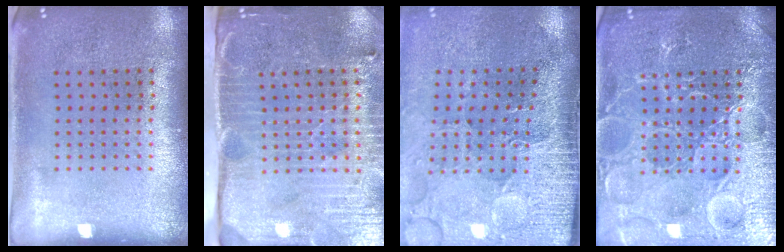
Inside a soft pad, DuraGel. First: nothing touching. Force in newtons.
{"total": 4.6, "press": 3.9, "slide": 2.5}
{"total": 3.7, "press": 3.4, "slide": 1.4}
{"total": 7.4, "press": 7.4, "slide": 0.9}